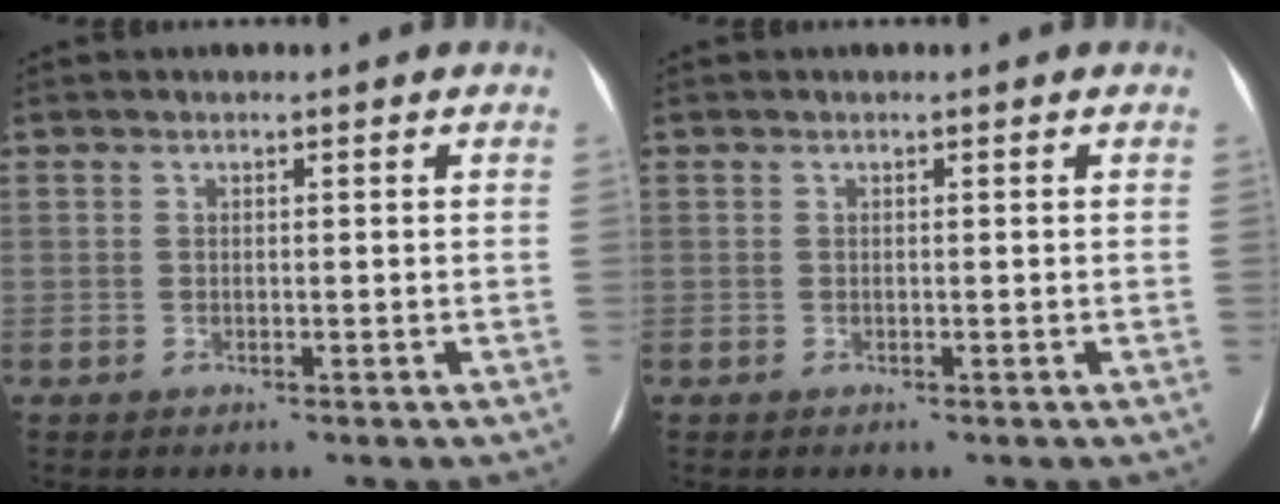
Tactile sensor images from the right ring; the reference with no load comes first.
{"total": 0.0}